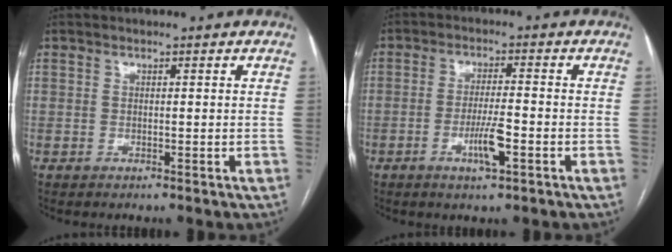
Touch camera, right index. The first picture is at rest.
{"total": 5.3, "force": [-2.2, 0.6, 4.8], "torque": [-0.092, -0.005, -0.038]}